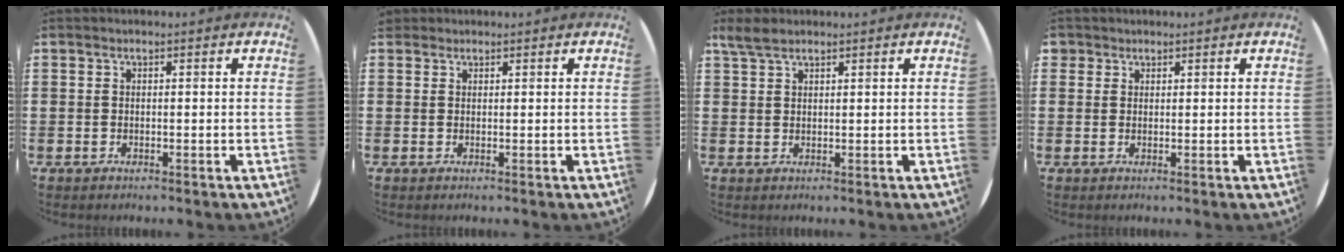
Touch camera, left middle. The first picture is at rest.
{"total": 0.7, "force": [0.6, 0.3, -0.1], "torque": [0.001, 0.003, 0.013]}
{"total": 2.6, "force": [2.1, 0.9, 1.2], "torque": [-0.020, 0.003, 0.038]}
{"total": 1.1, "force": [0.9, 0.6, 0.0], "torque": [-0.002, 0.003, 0.019]}